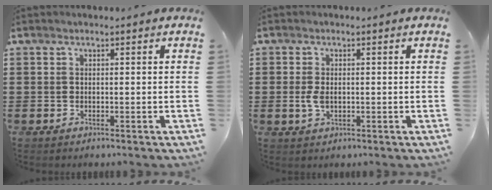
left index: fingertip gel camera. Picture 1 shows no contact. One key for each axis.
{"total": 2.6, "fx": -0.1, "fy": 1.5, "fz": 2.1, "tx": -0.056, "ty": -0.002, "tz": -0.007}